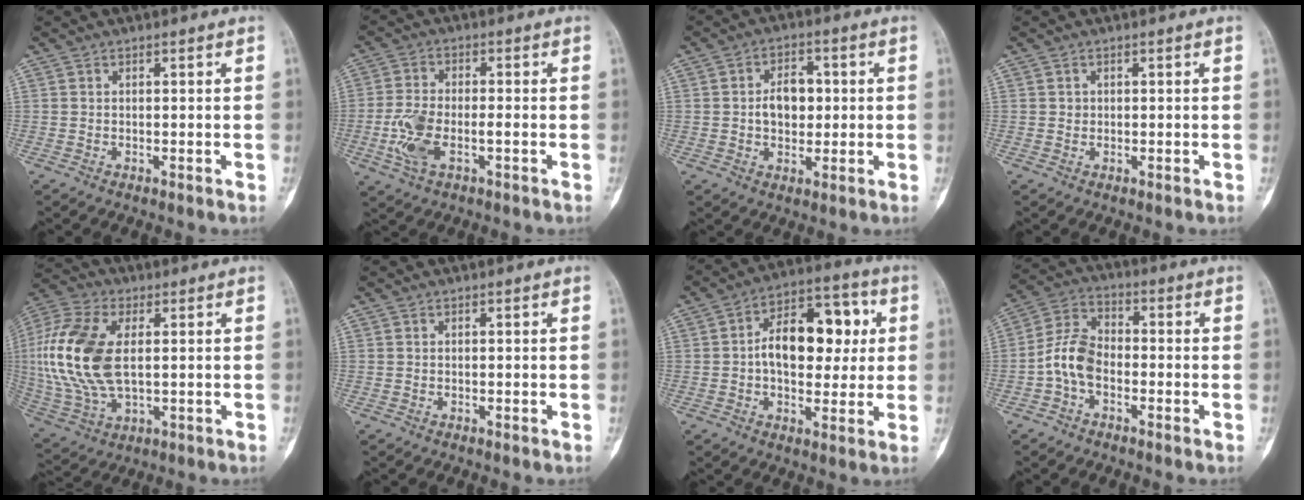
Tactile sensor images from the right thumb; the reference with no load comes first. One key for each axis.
{"total": 8.4, "fx": -2.4, "fy": 4.0, "fz": 7.0, "tx": -0.160, "ty": 0.010, "tz": -0.044}
{"total": 7.6, "fx": 0.5, "fy": 5.2, "fz": 5.5, "tx": -0.058, "ty": 0.008, "tz": 0.005}
{"total": 0.8, "fx": 0.1, "fy": 0.7, "fz": 0.2, "tx": 0.002, "ty": 0.002, "tz": 0.002}
{"total": 18.5, "fx": 1.9, "fy": 10.2, "fz": 15.4, "tx": -0.344, "ty": 0.000, "tz": 0.038}
{"total": 0.0}
{"total": 15.3, "fx": 1.6, "fy": 9.3, "fz": 12.1, "tx": -0.145, "ty": 0.025, "tz": 0.017}
{"total": 7.9, "fx": -2.3, "fy": 5.0, "fz": 5.6, "tx": -0.105, "ty": 0.031, "tz": -0.058}